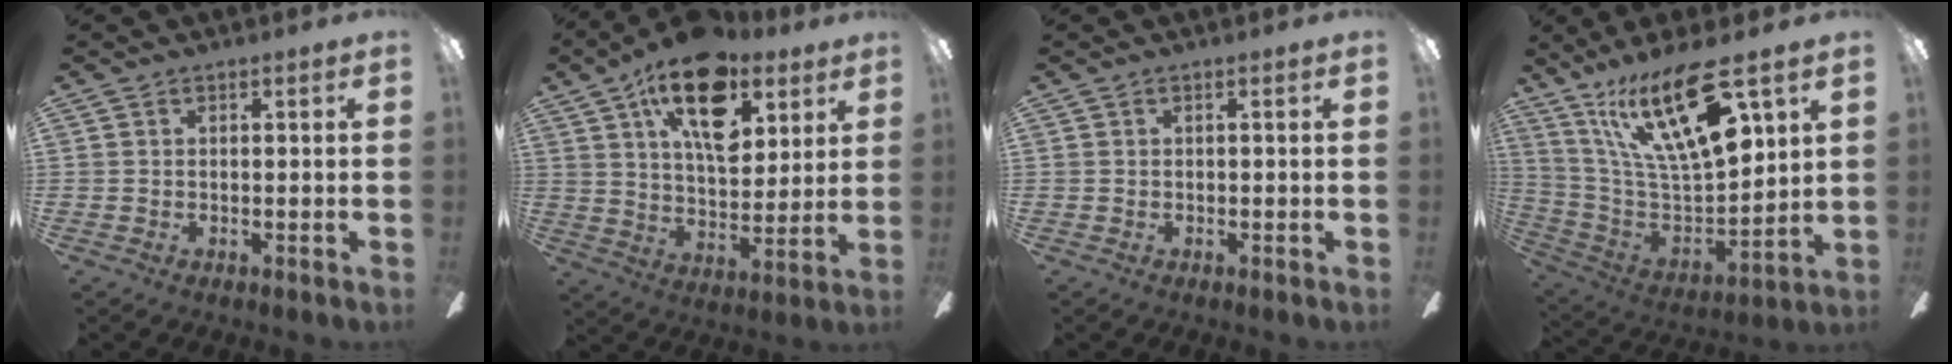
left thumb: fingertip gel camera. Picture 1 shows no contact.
{"total": 18.9, "force": [10.6, 9.8, 12.1], "torque": [-0.189, -0.039, 0.183]}
{"total": 0.0}
{"total": 23.0, "force": [13.4, 6.8, 17.4], "torque": [-0.340, -0.080, 0.223]}